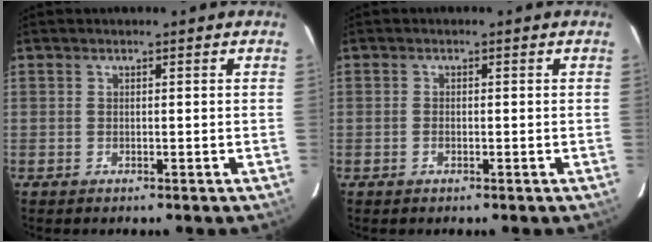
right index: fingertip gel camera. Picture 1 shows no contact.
{"total": 1.0, "force": [-0.4, 0.7, 0.7], "torque": [-0.015, 0.001, -0.007]}